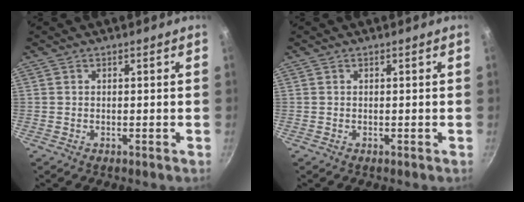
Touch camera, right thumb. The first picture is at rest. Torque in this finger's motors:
{"motor_torque": [-0.04, 0.06, -0.04, 0.04, 0.00]}